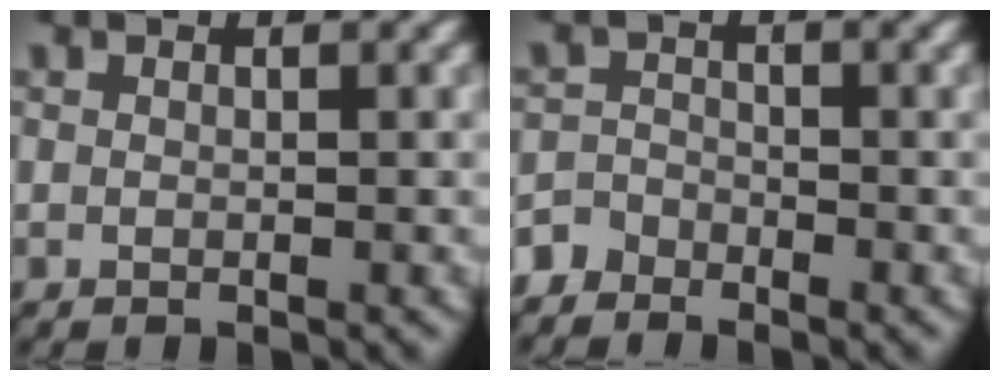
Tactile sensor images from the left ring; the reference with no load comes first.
{"total": 2.7, "force": [-2.4, 1.4, 0.1], "torque": [-0.002, -0.014, -0.040]}